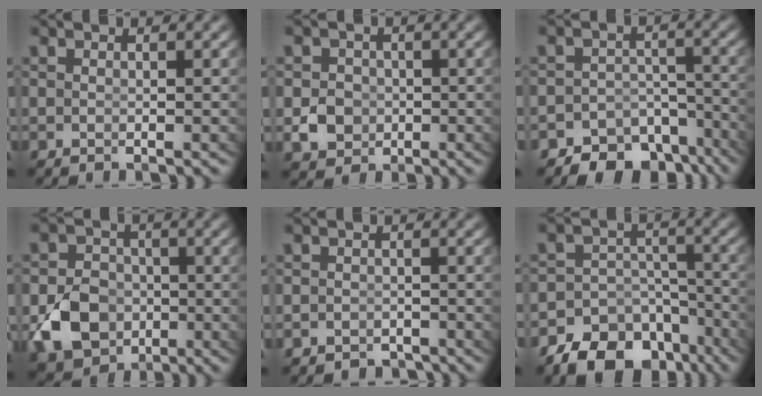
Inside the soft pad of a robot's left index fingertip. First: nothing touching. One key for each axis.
{"total": 2.5, "fx": -0.8, "fy": 2.2, "fz": 0.9, "tx": -0.008, "ty": -0.014, "tz": -0.008}
{"total": 10.0, "fx": -8.2, "fy": 5.2, "fz": 2.5, "tx": -0.009, "ty": -0.021, "tz": -0.128}
{"total": 7.3, "fx": -2.6, "fy": 6.1, "fz": 3.1, "tx": -0.059, "ty": -0.037, "tz": -0.035}
{"total": 2.2, "fx": -2.1, "fy": 0.6, "fz": -0.1, "tx": 0.004, "ty": -0.020, "tz": -0.024}
{"total": 11.9, "fx": -8.4, "fy": 7.3, "fz": 4.1, "tx": -0.058, "ty": -0.032, "tz": -0.129}